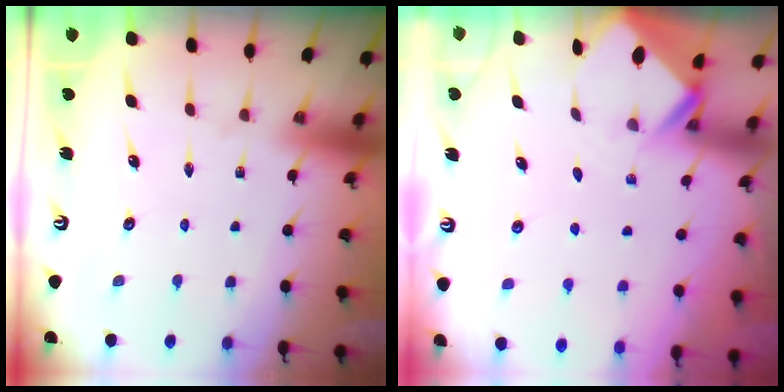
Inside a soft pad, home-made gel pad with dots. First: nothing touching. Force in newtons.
{"total": 2.4, "press": 2.4, "slide": 0.2}